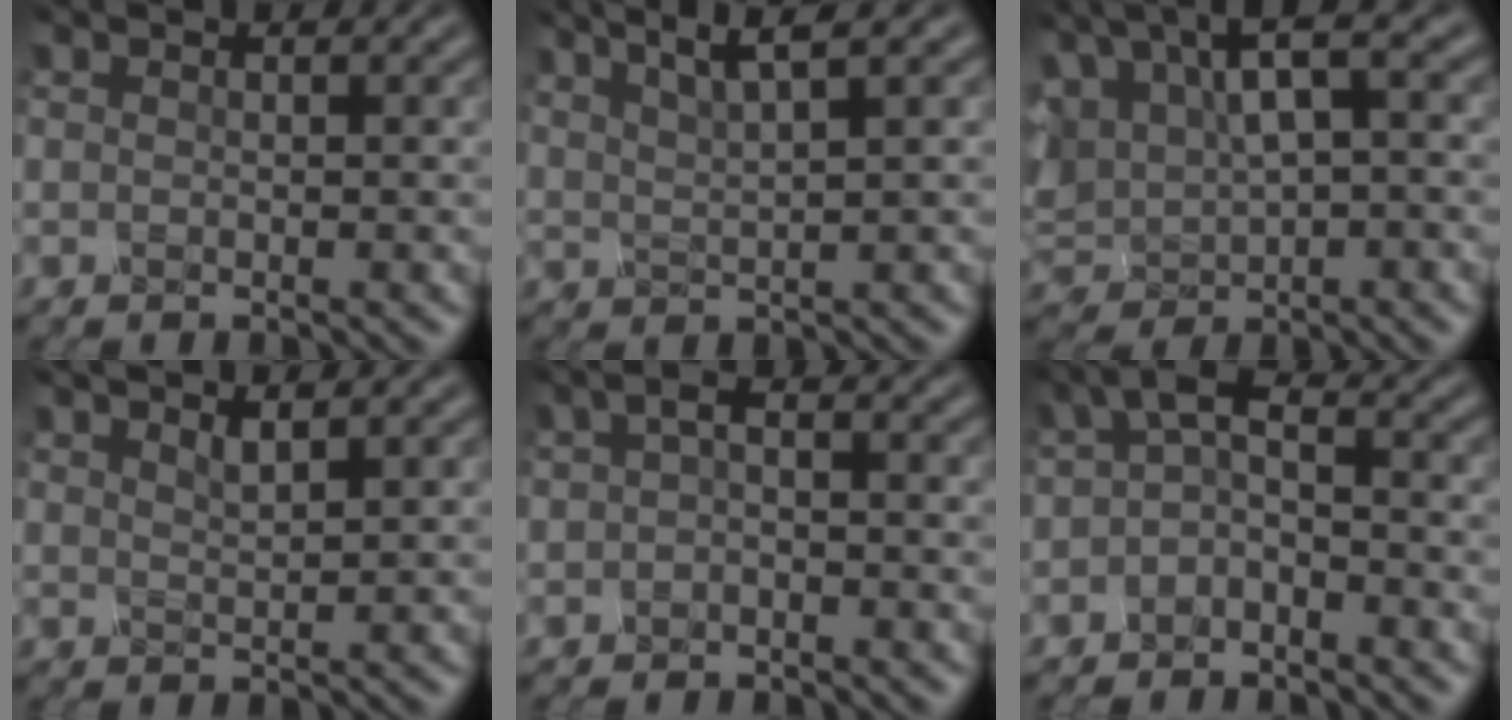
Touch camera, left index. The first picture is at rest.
{"total": 3.5, "force": [2.3, 0.5, 2.6], "torque": [-0.043, 0.010, 0.045]}
{"total": 7.4, "force": [2.8, 3.1, 6.1], "torque": [-0.137, 0.023, 0.048]}
{"total": 1.4, "force": [1.0, 0.3, 0.8], "torque": [-0.010, 0.003, 0.019]}
{"total": 1.6, "force": [-0.3, 0.9, 1.3], "torque": [-0.026, 0.011, -0.009]}
{"total": 3.0, "force": [-0.8, 1.7, 2.4], "torque": [-0.045, 0.014, -0.023]}